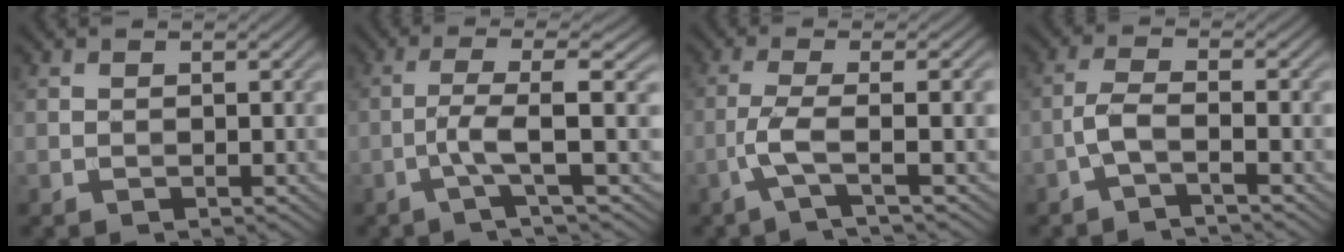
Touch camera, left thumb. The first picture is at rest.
{"total": 4.7, "force": [-1.1, 0.2, 4.6], "torque": [-0.082, 0.015, -0.040]}
{"total": 5.0, "force": [-1.6, 0.6, 4.7], "torque": [-0.084, 0.009, -0.052]}
{"total": 3.2, "force": [-1.7, 0.5, 2.6], "torque": [-0.057, 0.008, -0.048]}